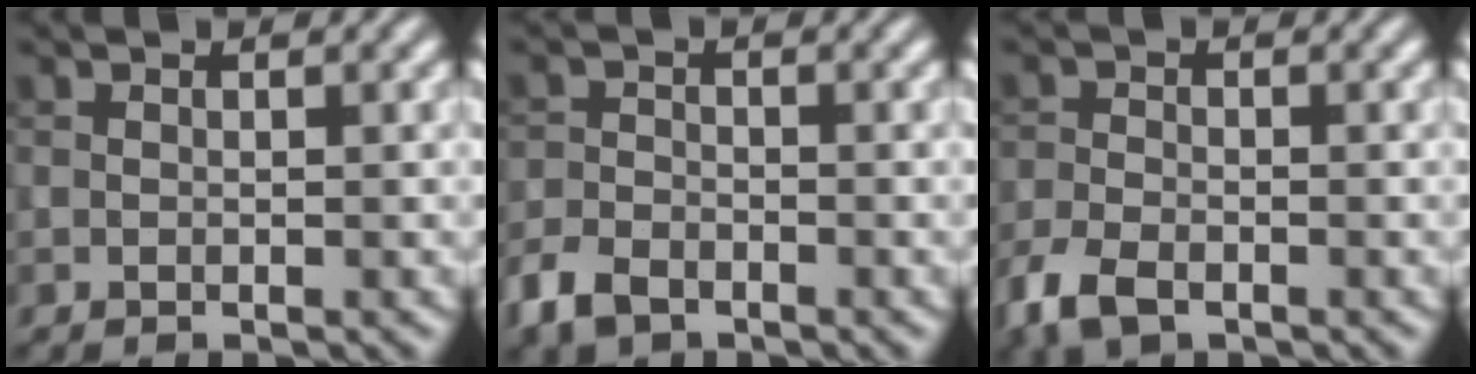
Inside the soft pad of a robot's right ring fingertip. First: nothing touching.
{"total": 3.4, "force": [-2.5, 1.9, 1.5], "torque": [-0.031, -0.006, -0.059]}
{"total": 4.0, "force": [-2.6, 2.0, 2.3], "torque": [-0.055, -0.010, -0.062]}